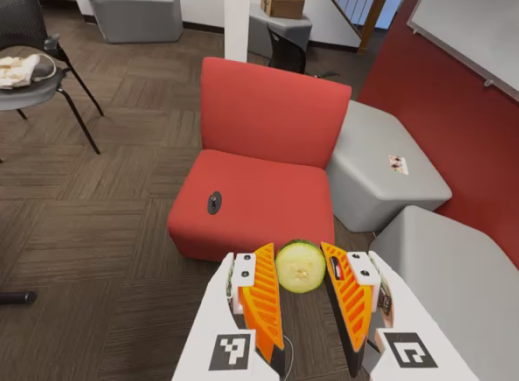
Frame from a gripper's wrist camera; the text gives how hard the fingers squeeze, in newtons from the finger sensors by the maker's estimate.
{"total": 8.1, "left": 7.8, "right": 8.4}